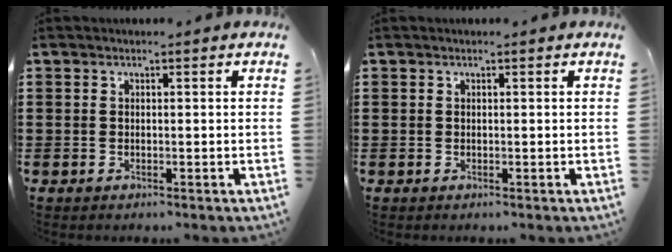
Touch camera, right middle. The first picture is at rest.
{"total": 0.0}